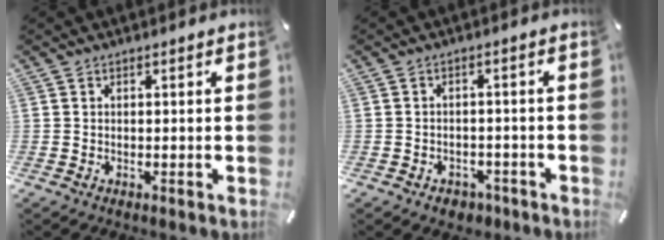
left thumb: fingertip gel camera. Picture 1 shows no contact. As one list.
[{"total": 3.6, "force": [-2.2, 2.6, 1.2], "torque": [-0.017, 0.012, -0.040]}]